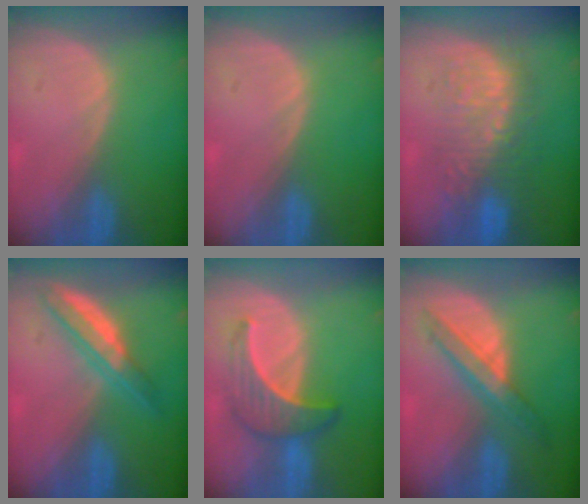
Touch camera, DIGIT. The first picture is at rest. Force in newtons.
{"total": 0.0}
{"total": 9.5, "press": 8.8, "slide": 3.5}
{"total": 5.4, "press": 5.3, "slide": 1.3}
{"total": 6.6, "press": 6.3, "slide": 2.2}
{"total": 5.9, "press": 5.9, "slide": 0.6}